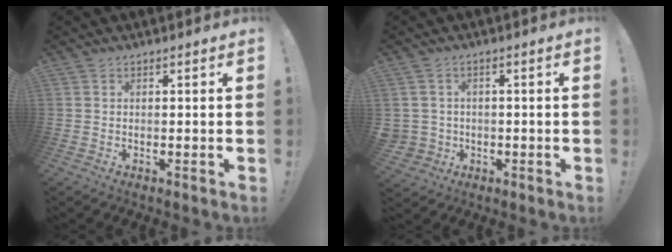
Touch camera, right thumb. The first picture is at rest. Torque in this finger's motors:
{"motor_torque": [0.76, 2.62, 1.19, -0.28, 0.61]}